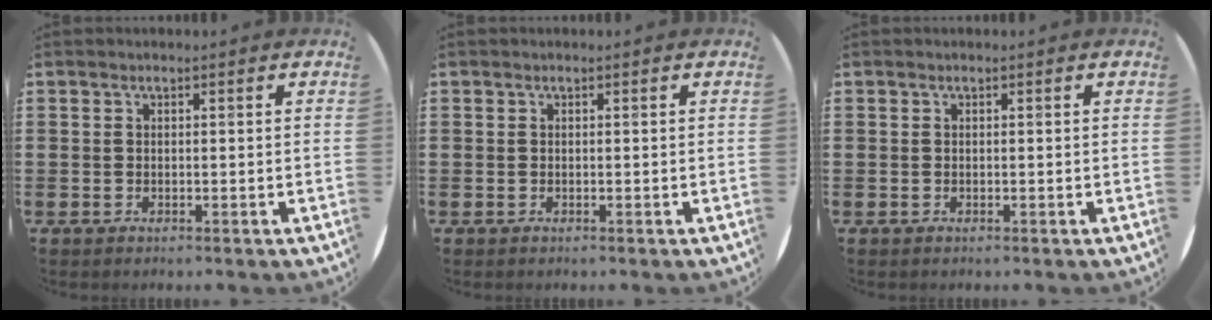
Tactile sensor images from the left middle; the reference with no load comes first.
{"total": 0.0}
{"total": 0.0}